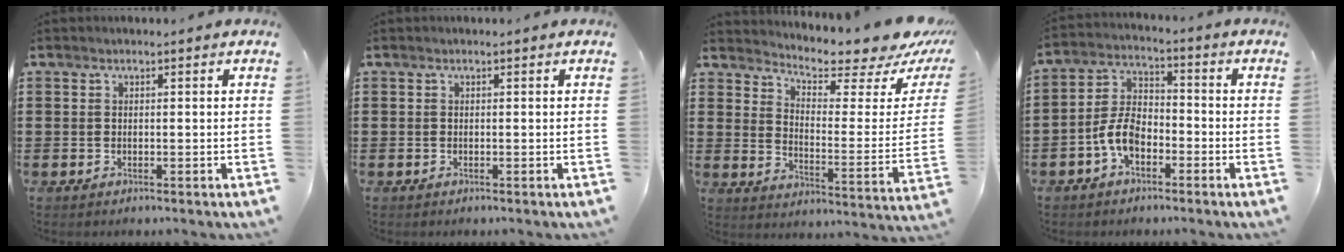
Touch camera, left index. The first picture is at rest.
{"total": 0.0}
{"total": 5.8, "force": [5.3, 0.2, 2.3], "torque": [-0.057, -0.054, 0.084]}
{"total": 6.5, "force": [-3.1, 3.5, 4.5], "torque": [-0.113, 0.005, -0.065]}